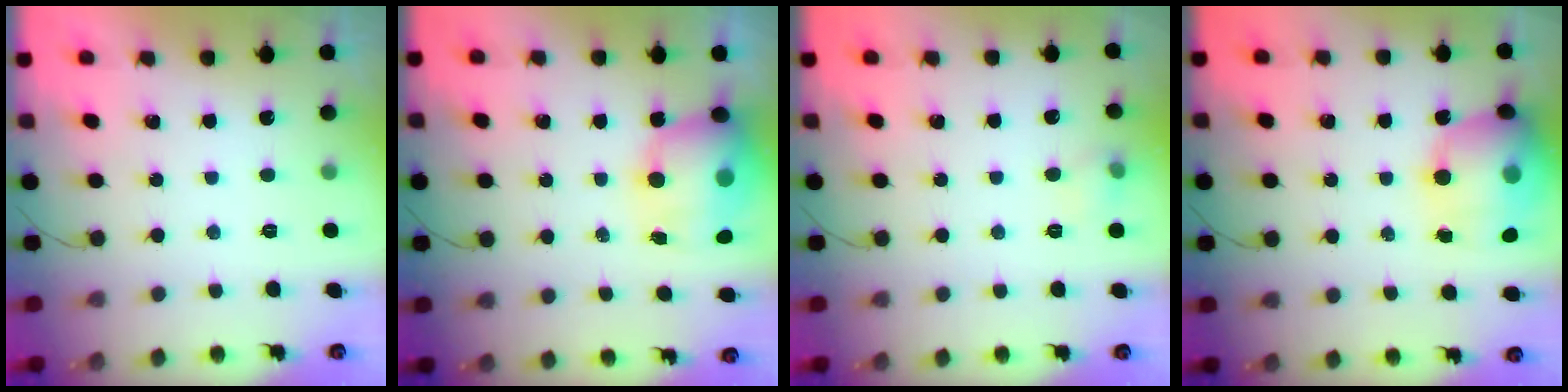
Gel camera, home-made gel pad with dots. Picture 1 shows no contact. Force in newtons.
{"total": 13.5, "press": 13.1, "slide": 3.4}
{"total": 5.3, "press": 5.0, "slide": 1.7}
{"total": 19.7, "press": 19.4, "slide": 3.8}